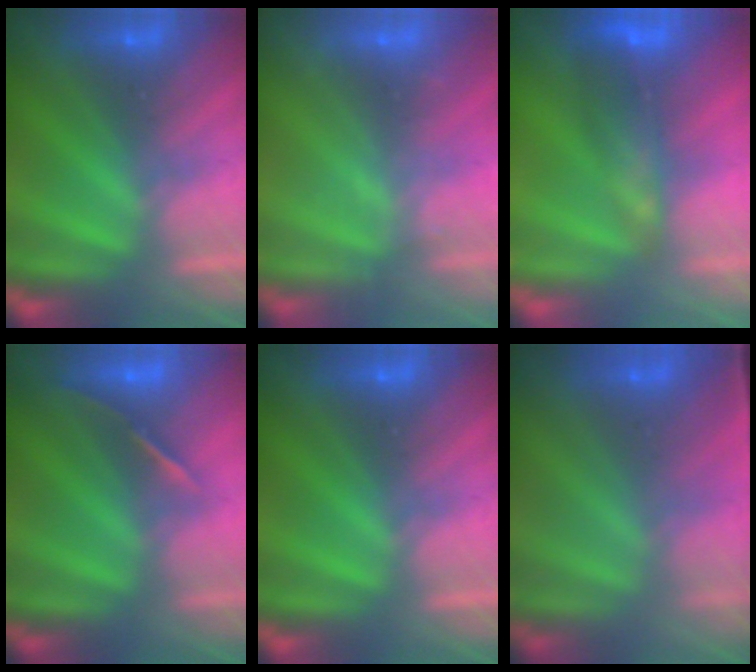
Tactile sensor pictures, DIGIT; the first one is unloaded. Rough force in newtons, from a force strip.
{"total": 2.2}
{"total": 7.8}
{"total": 1.7}
{"total": 0.0}
{"total": 1.2}